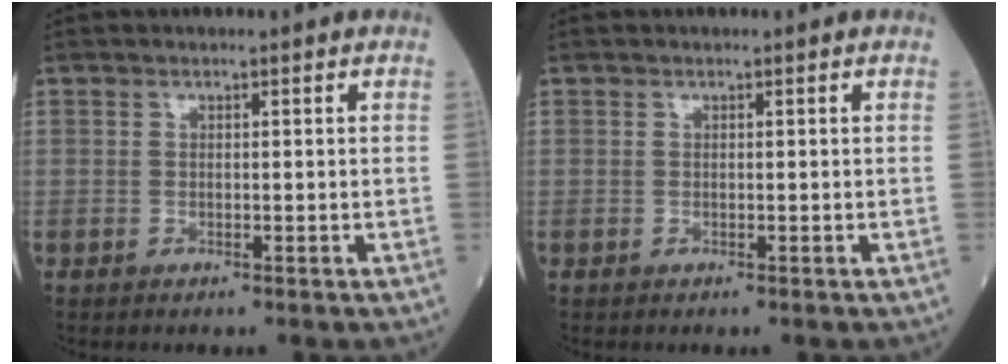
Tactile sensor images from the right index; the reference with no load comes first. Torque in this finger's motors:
{"motor_torque": [0.00, 0.00, 0.00, 0.00]}